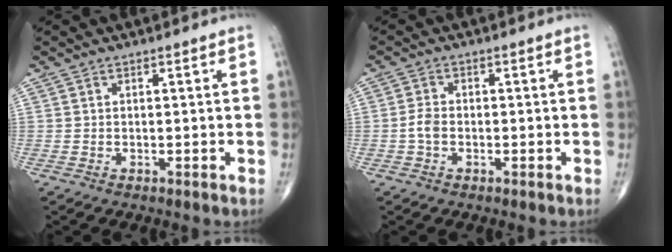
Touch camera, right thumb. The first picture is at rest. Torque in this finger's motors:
{"motor_torque": [0.51, 0.91, 0.57, -0.28, 0.02]}